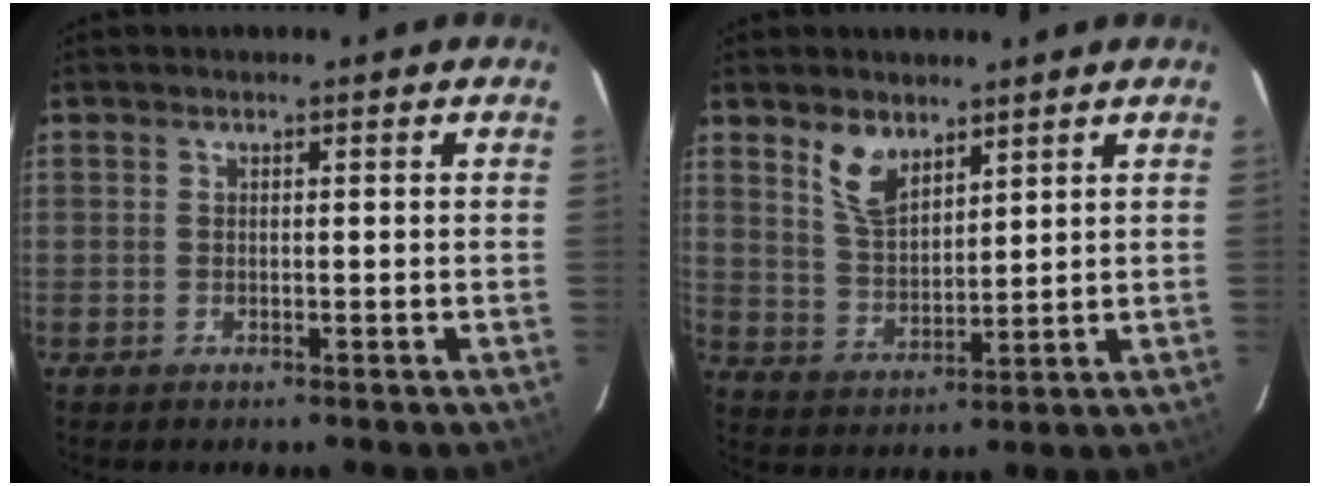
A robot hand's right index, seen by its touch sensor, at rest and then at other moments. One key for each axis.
{"total": 7.1, "fx": 4.7, "fy": 3.4, "fz": 4.0, "tx": -0.074, "ty": 0.004, "tz": 0.098}